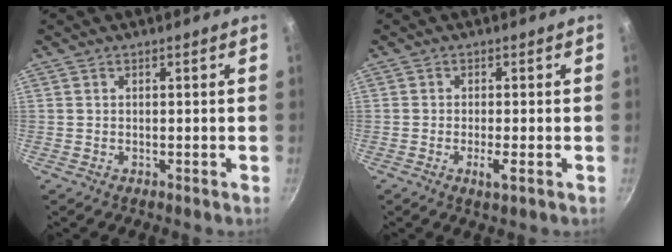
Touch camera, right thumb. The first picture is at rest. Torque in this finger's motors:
{"motor_torque": [0.36, 0.63, 0.73, -0.29, 0.16]}